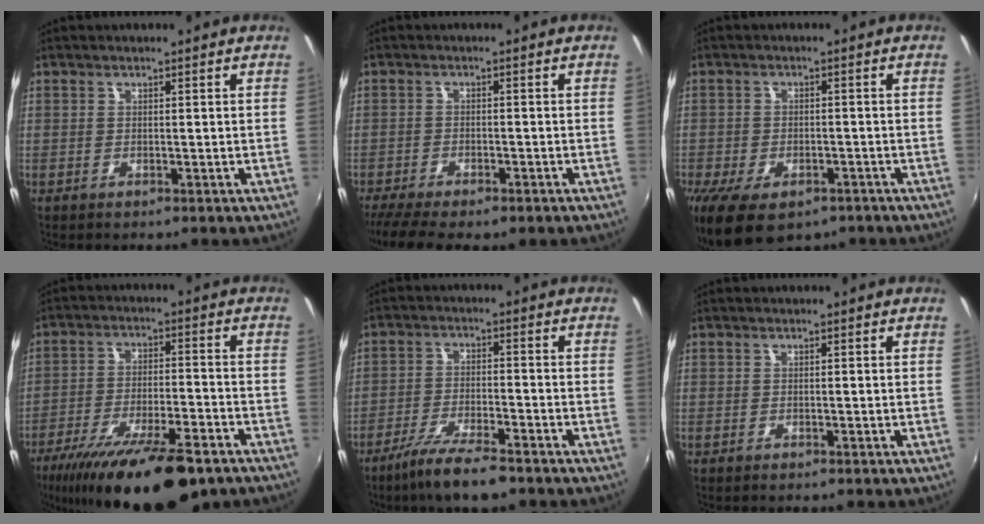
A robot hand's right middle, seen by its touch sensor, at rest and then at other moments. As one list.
[{"total": 9.8, "force": [-7.6, 2.6, 5.6], "torque": [-0.132, -0.041, -0.125]}, {"total": 10.0, "force": [-6.4, 5.1, 5.8], "torque": [-0.127, -0.034, -0.100]}, {"total": 20.7, "force": [-15.0, 5.3, 13.4], "torque": [-0.243, -0.046, -0.232]}, {"total": 8.8, "force": [-6.7, 1.6, 5.6], "torque": [-0.128, -0.018, -0.122]}, {"total": 0.0}]